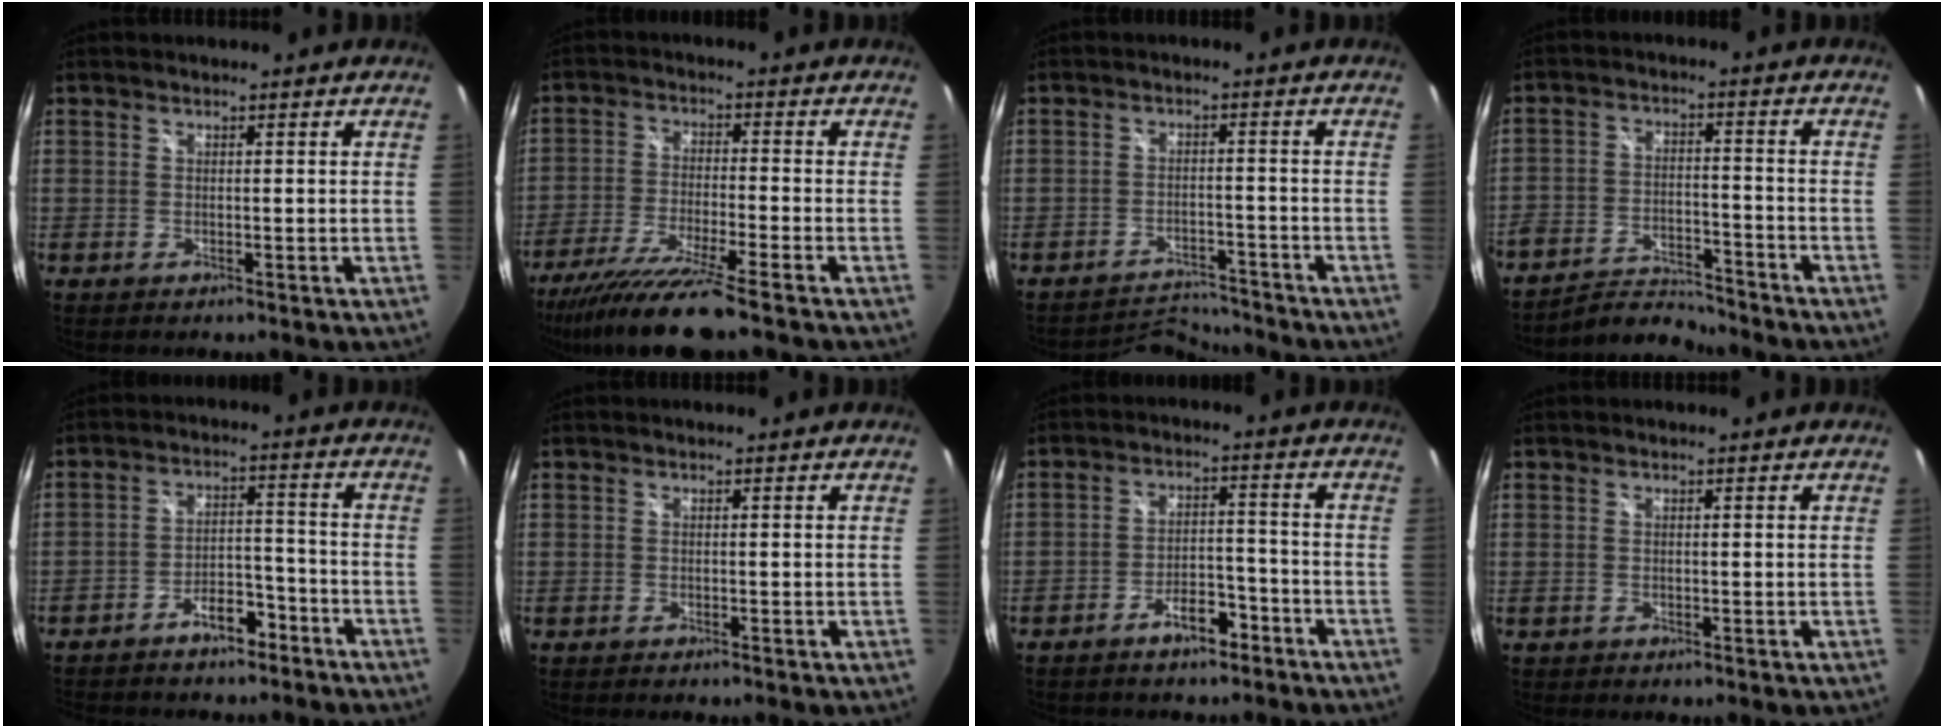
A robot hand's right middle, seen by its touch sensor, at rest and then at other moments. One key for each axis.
{"total": 13.5, "fx": -11.1, "fy": -0.2, "fz": 7.6, "tx": -0.162, "ty": -0.032, "tz": -0.197}
{"total": 5.6, "fx": -5.4, "fy": -0.2, "fz": -1.2, "tx": 0.000, "ty": 0.013, "tz": -0.093}
{"total": 8.9, "fx": -8.6, "fy": 1.5, "fz": 1.8, "tx": -0.049, "ty": 0.002, "tz": -0.150}
{"total": 10.0, "fx": -8.0, "fy": 4.2, "fz": 4.2, "tx": -0.089, "ty": 0.034, "tz": -0.114}
{"total": 1.0, "fx": -0.9, "fy": 0.3, "fz": 0.4, "tx": -0.010, "ty": -0.006, "tz": -0.017}
{"total": 6.6, "fx": -5.1, "fy": 3.0, "fz": 3.0, "tx": -0.065, "ty": 0.026, "tz": -0.068}
{"total": 0.0}